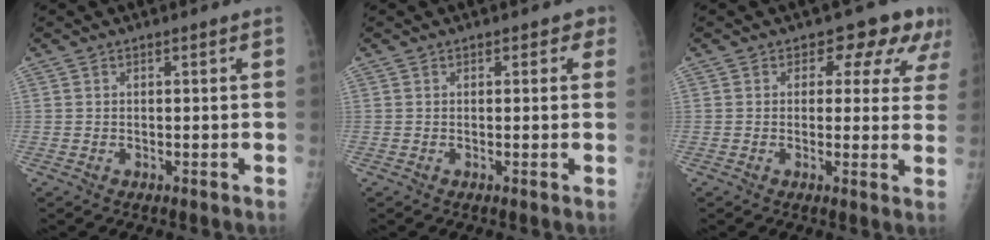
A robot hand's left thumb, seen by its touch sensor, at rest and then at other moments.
{"total": 1.9, "force": [1.0, 1.3, 0.9], "torque": [0.014, 0.001, 0.004]}
{"total": 8.6, "force": [5.1, 5.3, 4.4], "torque": [-0.008, -0.017, 0.041]}